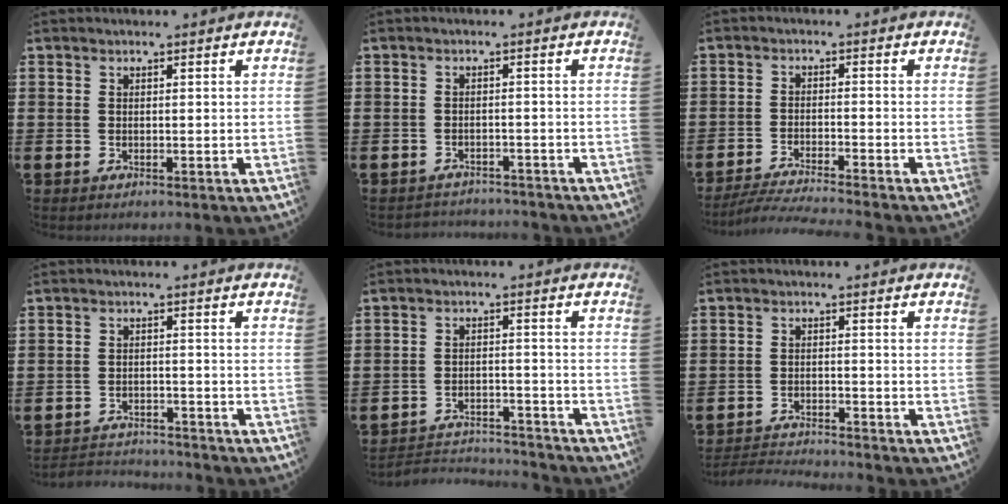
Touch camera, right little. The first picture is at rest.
{"total": 1.7, "force": [-1.7, 0.1, -0.2], "torque": [-0.001, 0.003, -0.038]}
{"total": 3.2, "force": [-3.0, -0.3, 1.2], "torque": [-0.017, -0.003, -0.058]}
{"total": 2.6, "force": [-2.5, 0.2, -0.3], "torque": [-0.004, 0.001, -0.057]}
{"total": 3.1, "force": [-3.1, 0.4, 0.1], "torque": [-0.009, 0.004, -0.067]}
{"total": 2.6, "force": [-2.6, -0.1, -0.1], "torque": [-0.003, 0.002, -0.056]}